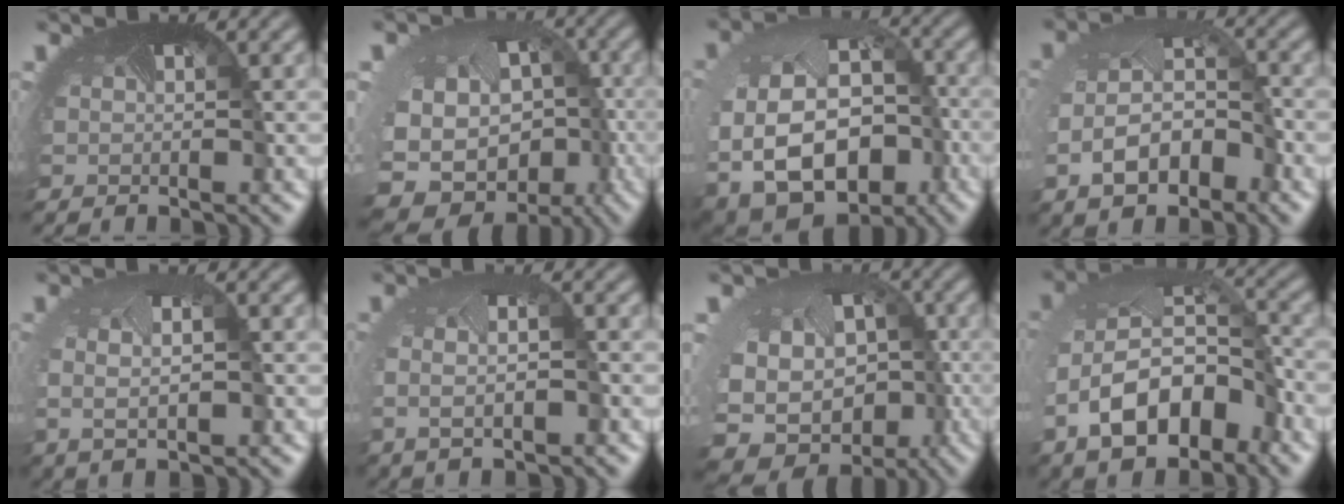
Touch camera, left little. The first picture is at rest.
{"total": 17.8, "force": [-5.9, 13.6, 9.8], "torque": [-0.187, -0.069, -0.066]}
{"total": 15.6, "force": [-4.9, 11.7, 9.2], "torque": [-0.193, -0.041, -0.063]}
{"total": 5.3, "force": [-2.2, 3.1, 3.8], "torque": [-0.087, -0.010, -0.046]}
{"total": 2.6, "force": [-0.1, 1.3, 2.2], "torque": [-0.056, -0.006, 0.009]}
{"total": 3.4, "force": [-0.4, 1.7, 2.9], "torque": [-0.066, -0.004, 0.005]}
{"total": 16.6, "force": [-4.3, 12.8, 9.6], "torque": [-0.182, -0.044, -0.048]}
{"total": 9.3, "force": [-3.7, 5.2, 6.7], "torque": [-0.152, -0.018, -0.065]}